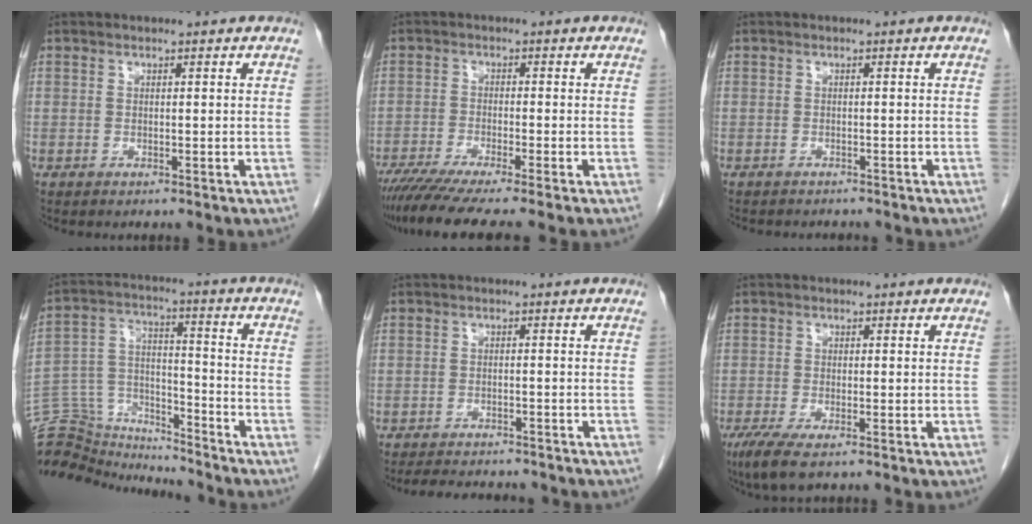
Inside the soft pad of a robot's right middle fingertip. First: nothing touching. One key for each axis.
{"total": 9.8, "fx": -8.0, "fy": -0.8, "fz": 5.7, "tx": -0.084, "ty": -0.029, "tz": -0.129}
{"total": 4.5, "fx": -4.1, "fy": 1.2, "fz": 1.4, "tx": -0.020, "ty": -0.005, "tz": -0.051}
{"total": 15.1, "fx": -14.5, "fy": 3.6, "fz": 1.6, "tx": -0.049, "ty": 0.055, "tz": -0.241}
{"total": 10.1, "fx": -9.1, "fy": 2.5, "fz": 3.6, "tx": -0.061, "ty": -0.004, "tz": -0.115}
{"total": 4.4, "fx": -2.8, "fy": 0.8, "fz": 3.3, "tx": -0.070, "ty": -0.016, "tz": -0.049}